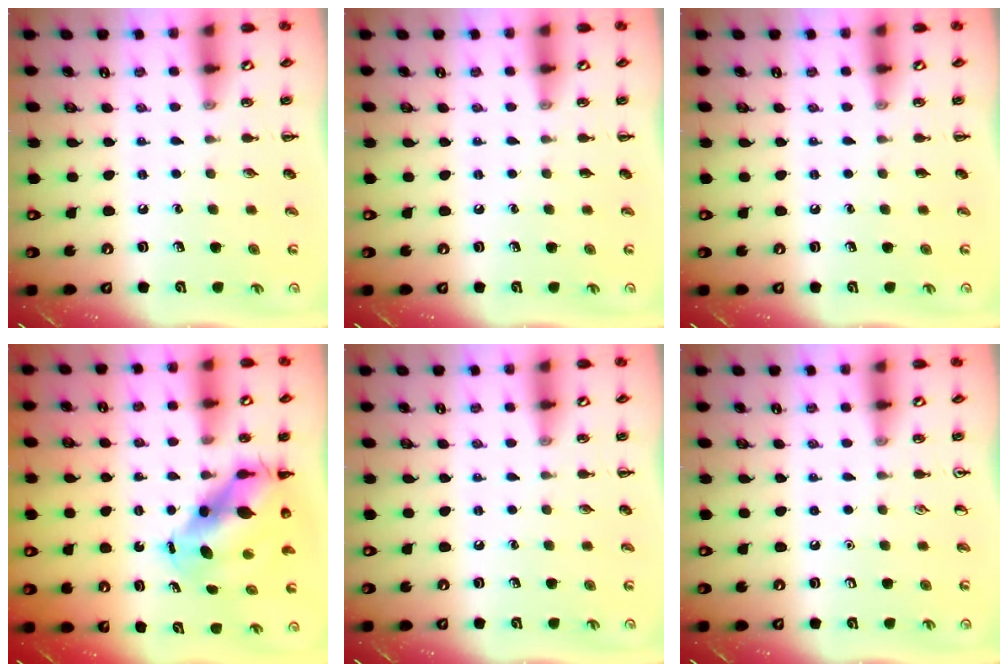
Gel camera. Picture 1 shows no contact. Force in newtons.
{"total": 0.0}
{"total": 0.0}
{"total": 9.5, "press": 9.3, "slide": 2.3}
{"total": 0.0}
{"total": 0.0}